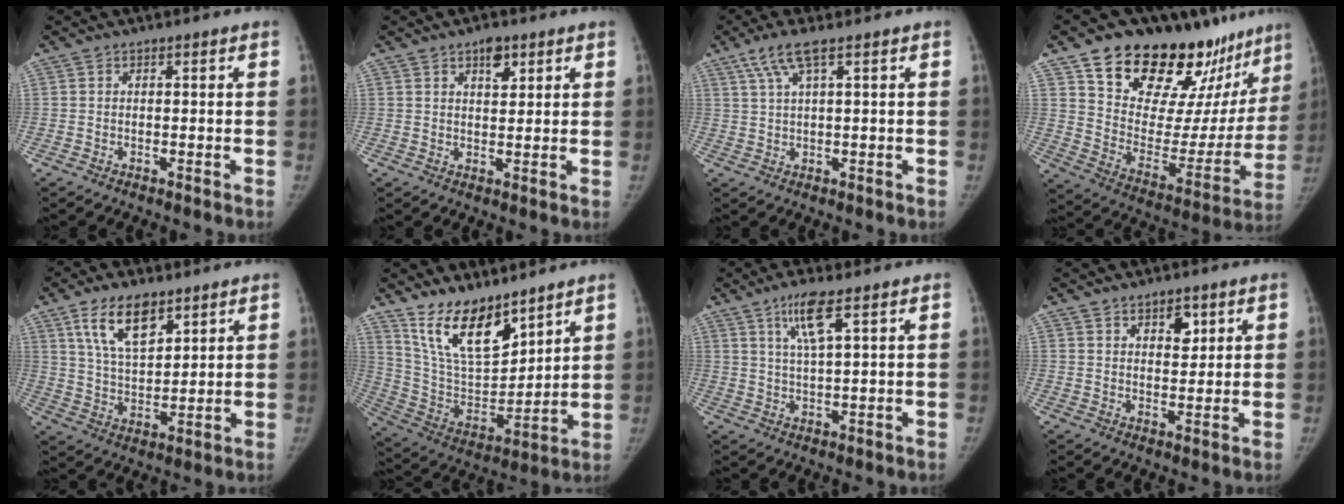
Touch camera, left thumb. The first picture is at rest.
{"total": 3.9, "force": [2.3, 2.0, 2.4], "torque": [-0.022, -0.012, 0.035]}
{"total": 5.0, "force": [2.7, 0.6, 4.1], "torque": [-0.104, 0.004, 0.062]}
{"total": 30.5, "force": [21.8, 13.8, 16.1], "torque": [-0.202, -0.092, 0.322]}
{"total": 11.3, "force": [6.5, 5.3, 7.6], "torque": [-0.119, -0.032, 0.128]}
{"total": 16.1, "force": [11.7, 6.6, 8.9], "torque": [-0.120, -0.072, 0.234]}
{"total": 6.4, "force": [3.4, 0.8, 5.4], "torque": [-0.113, -0.018, 0.071]}
{"total": 4.7, "force": [2.5, 2.7, 2.9], "torque": [-0.021, -0.017, 0.040]}